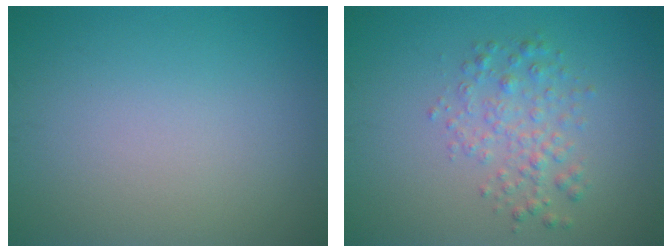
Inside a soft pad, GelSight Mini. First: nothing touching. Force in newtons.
{"total": 2.5, "press": 2.5, "slide": 0.1}